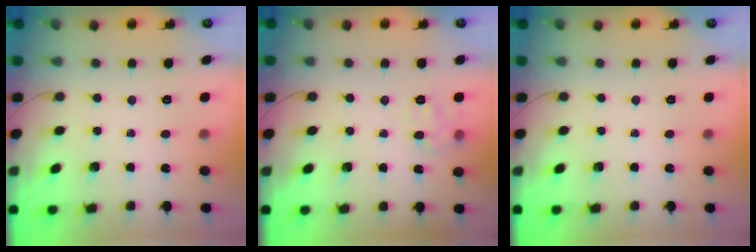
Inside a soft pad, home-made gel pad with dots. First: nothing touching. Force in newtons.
{"total": 7.2, "press": 7.1, "slide": 1.1}
{"total": 0.0}